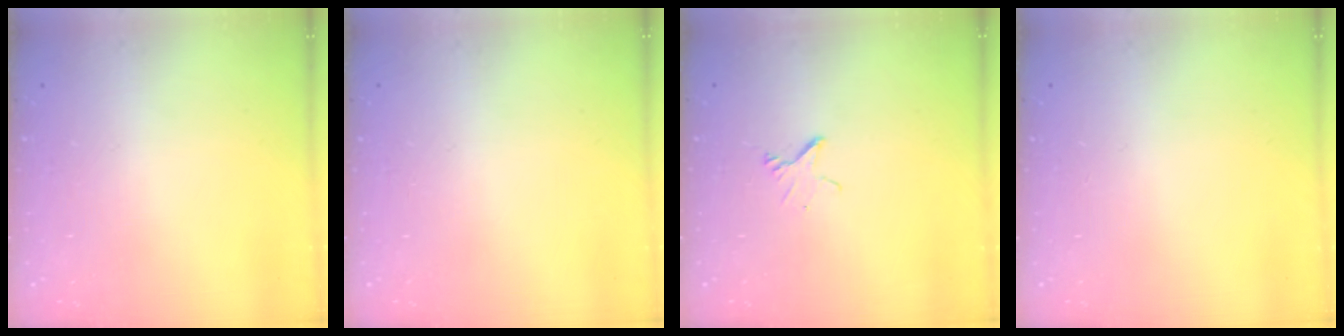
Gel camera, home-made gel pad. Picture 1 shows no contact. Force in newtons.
{"total": 0.0}
{"total": 2.5, "press": 2.5, "slide": 0.1}
{"total": 0.0}